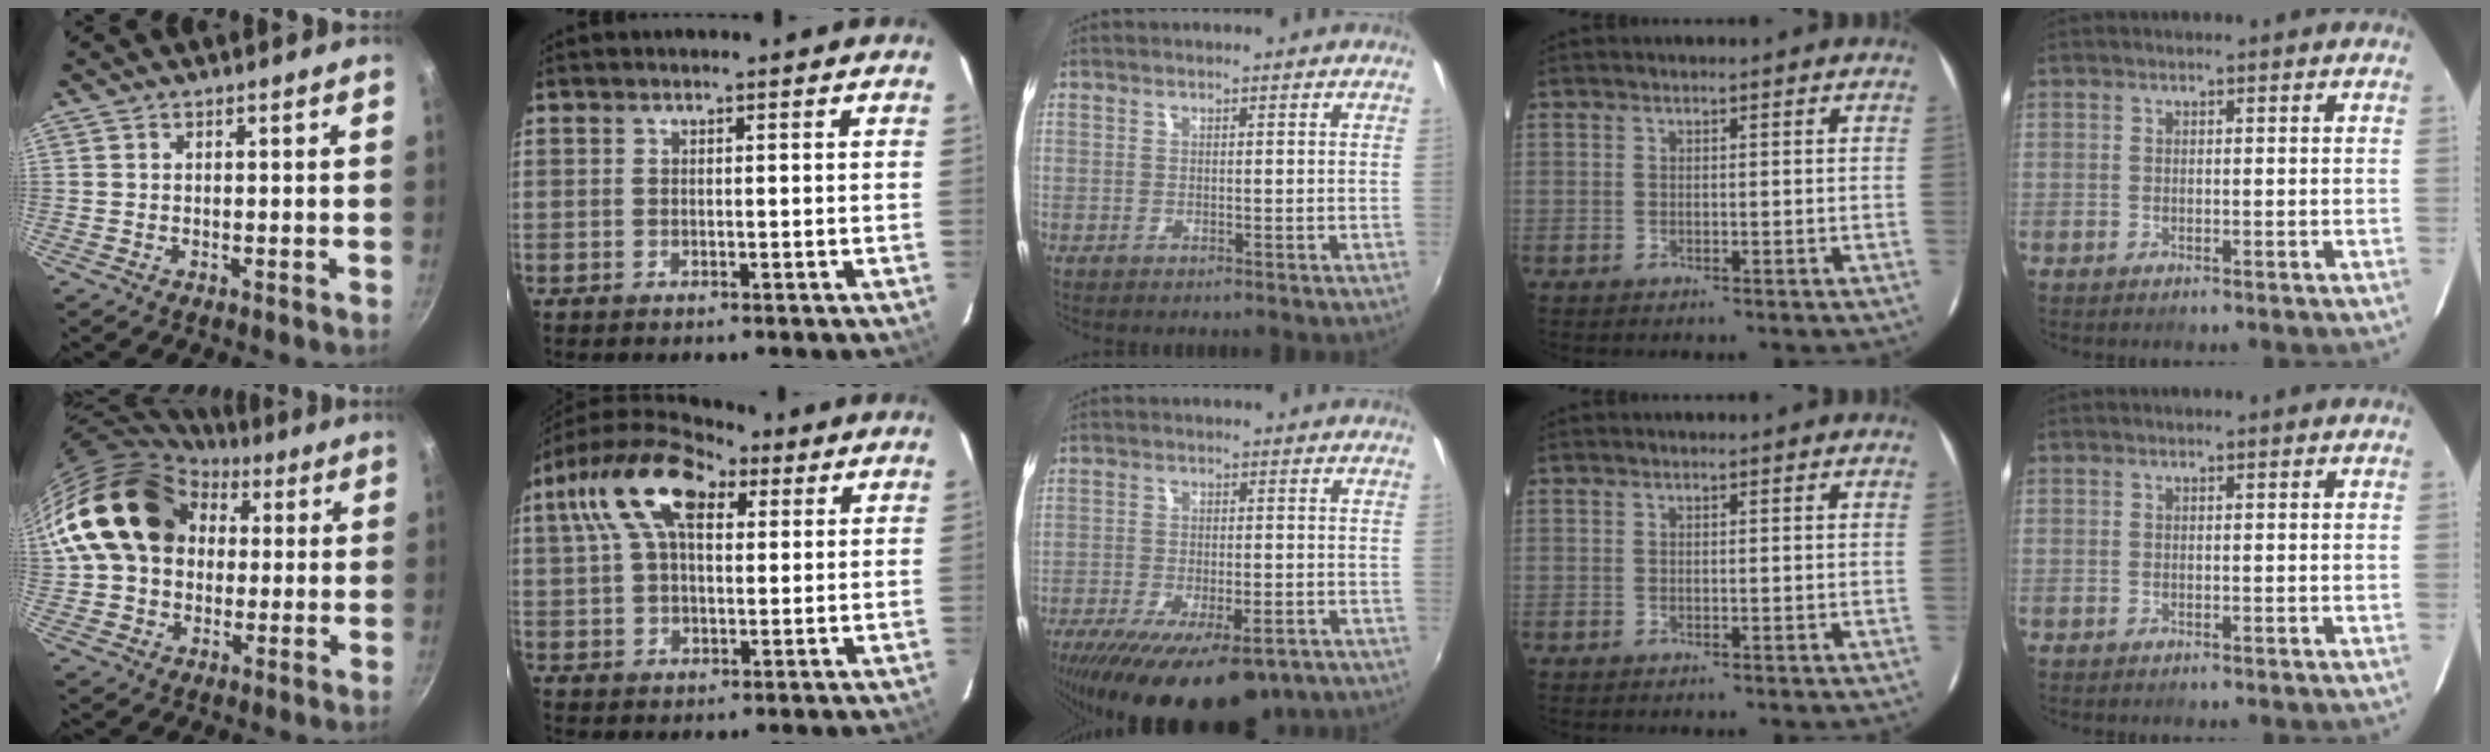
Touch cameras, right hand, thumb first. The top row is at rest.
{"thumb": {"total": 18.3, "force": [5.1, 13.9, 10.8], "torque": [-0.162, 0.024, 0.080]}, "index": {"total": 15.1, "force": [6.2, 7.7, 11.3], "torque": [-0.218, 0.038, 0.100]}, "middle": {"total": 21.0, "force": [-14.3, 7.9, 13.2], "torque": [-0.252, -0.052, -0.201]}}